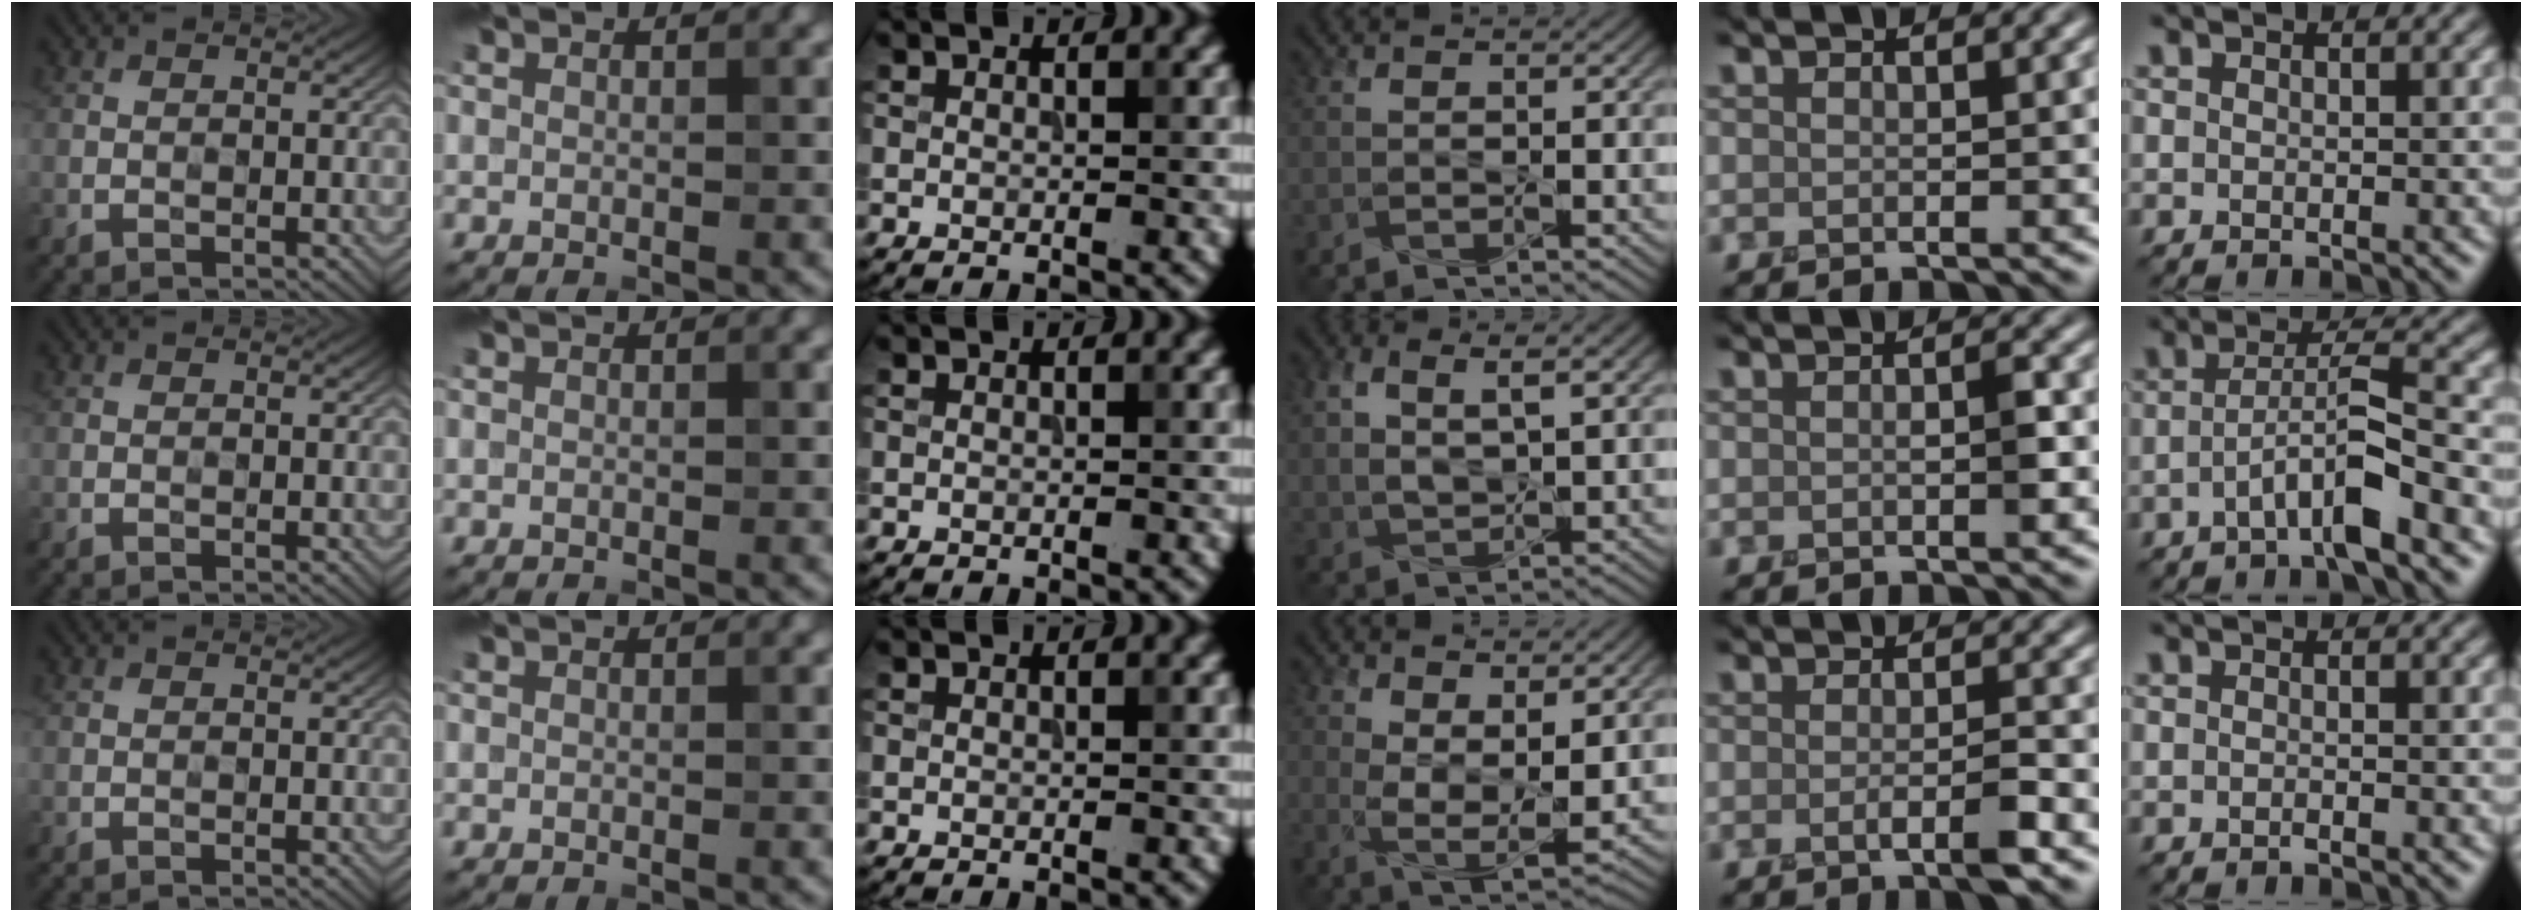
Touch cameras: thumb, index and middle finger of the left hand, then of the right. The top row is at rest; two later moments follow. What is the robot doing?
{"motion": "squeeze", "object": "air blower"}